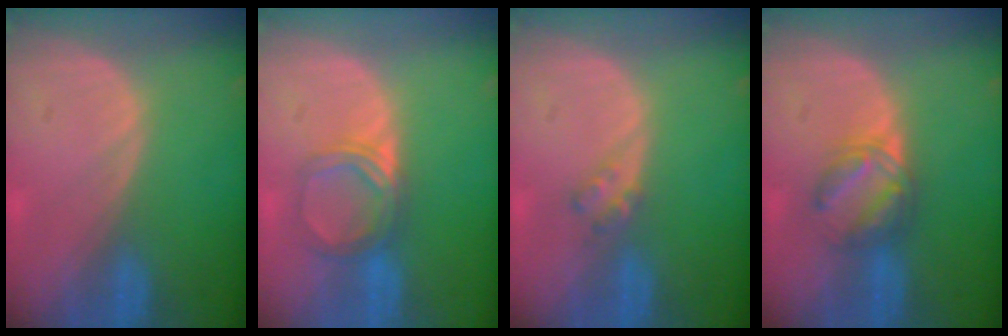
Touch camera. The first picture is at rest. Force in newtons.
{"total": 5.0, "press": 4.6, "slide": 1.9}
{"total": 2.0, "press": 2.0, "slide": 0.2}
{"total": 5.9, "press": 5.3, "slide": 2.6}